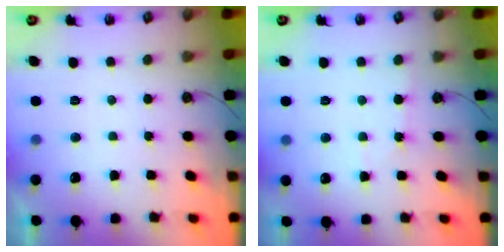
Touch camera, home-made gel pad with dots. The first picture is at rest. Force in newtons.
{"total": 3.0, "press": 3.0, "slide": 0.4}